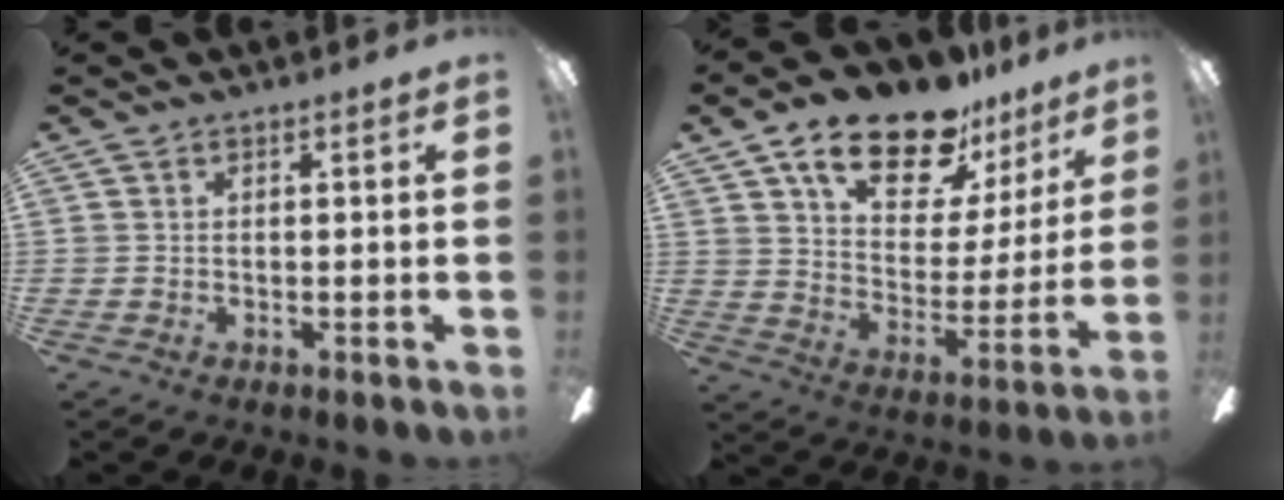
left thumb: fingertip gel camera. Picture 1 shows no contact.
{"total": 19.1, "force": [13.6, 8.6, 10.3], "torque": [-0.172, -0.075, 0.235]}